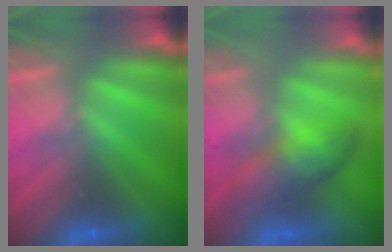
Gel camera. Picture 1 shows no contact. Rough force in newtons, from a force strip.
{"total": 6.3}